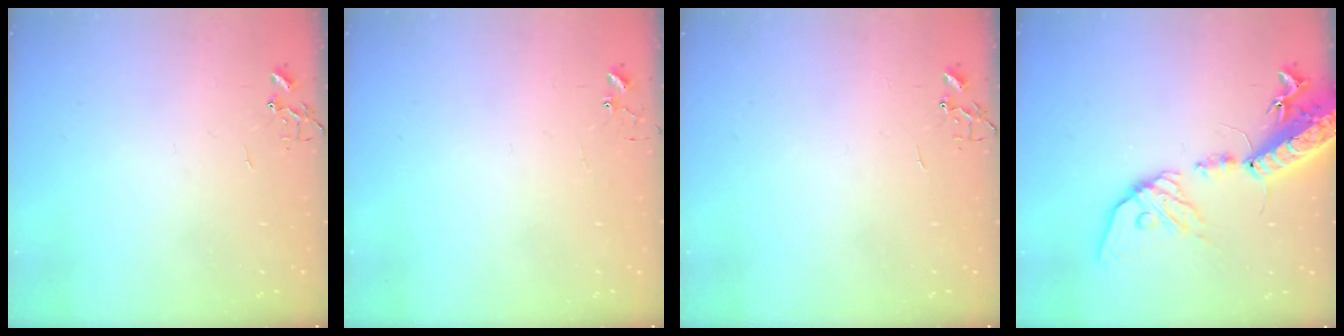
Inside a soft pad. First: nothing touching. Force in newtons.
{"total": 4.8, "press": 4.8, "slide": 0.2}
{"total": 0.0}
{"total": 19.5, "press": 19.0, "slide": 4.4}